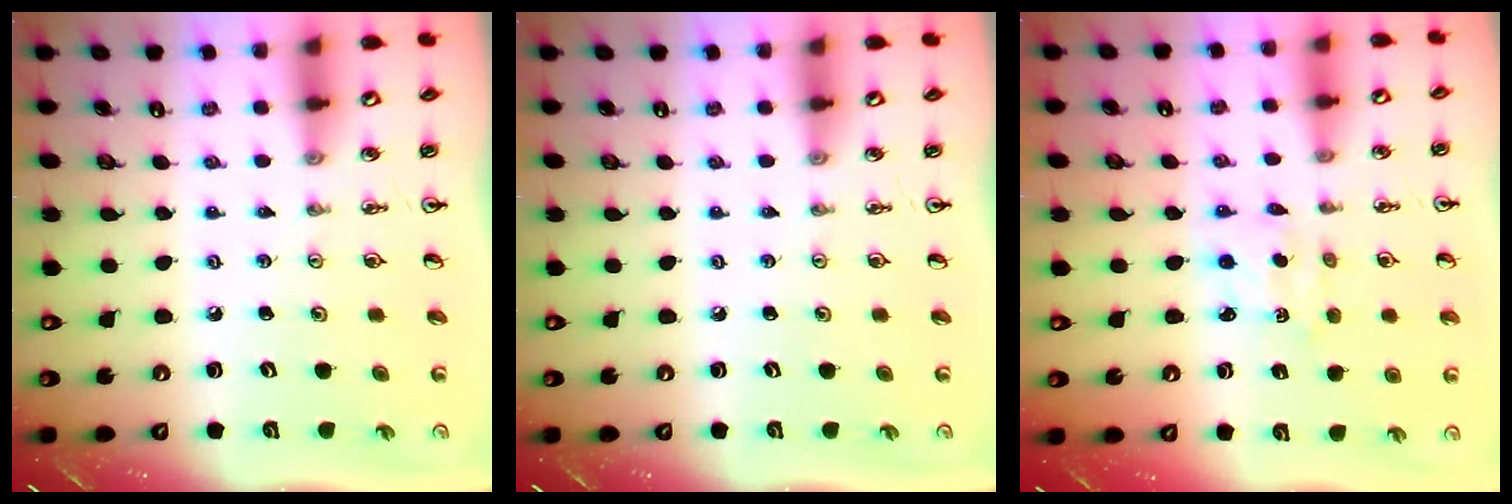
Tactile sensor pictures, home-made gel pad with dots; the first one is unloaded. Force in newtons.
{"total": 0.0}
{"total": 2.3, "press": 2.3, "slide": 0.5}